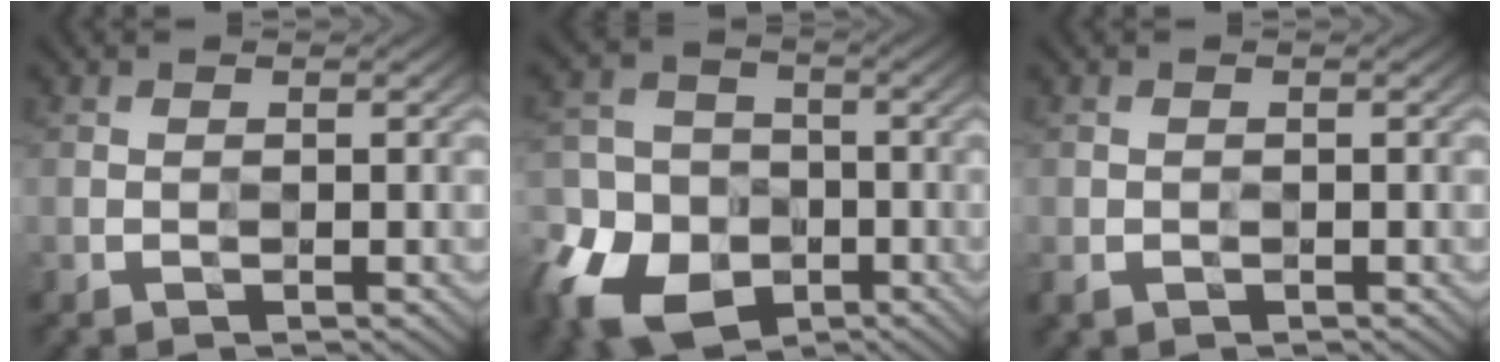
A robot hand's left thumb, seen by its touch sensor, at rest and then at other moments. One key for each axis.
{"total": 11.2, "fx": -5.5, "fy": 8.4, "fz": 5.1, "tx": -0.135, "ty": -0.037, "tz": -0.110}
{"total": 1.9, "fx": -0.8, "fy": 1.5, "fz": 0.9, "tx": -0.019, "ty": -0.009, "tz": -0.018}